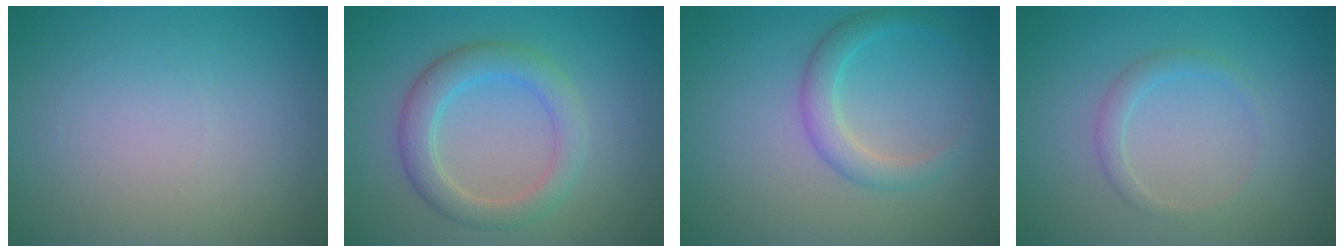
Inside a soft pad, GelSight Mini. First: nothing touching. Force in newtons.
{"total": 3.8, "press": 3.8, "slide": 0.2}
{"total": 2.5, "press": 2.5, "slide": 0.0}
{"total": 1.4, "press": 1.4, "slide": 0.1}